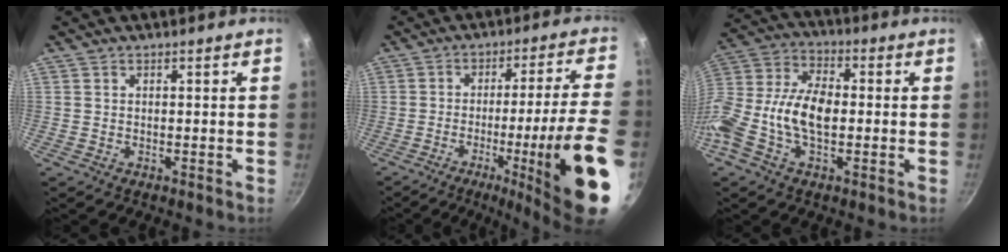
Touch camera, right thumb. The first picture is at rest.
{"total": 20.4, "force": [-7.6, 1.3, 18.9], "torque": [-0.257, 0.023, -0.104]}
{"total": 17.0, "force": [-1.6, 9.8, 13.8], "torque": [-0.278, 0.027, -0.050]}